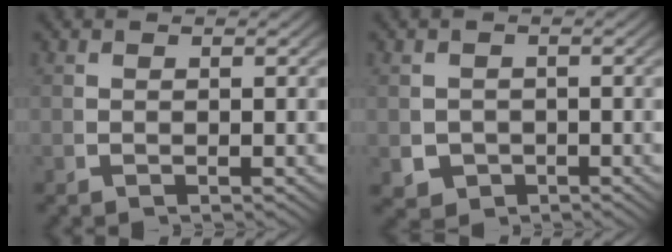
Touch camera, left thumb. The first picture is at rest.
{"total": 4.0, "force": [-1.3, 3.4, 1.5], "torque": [-0.037, -0.028, -0.009]}